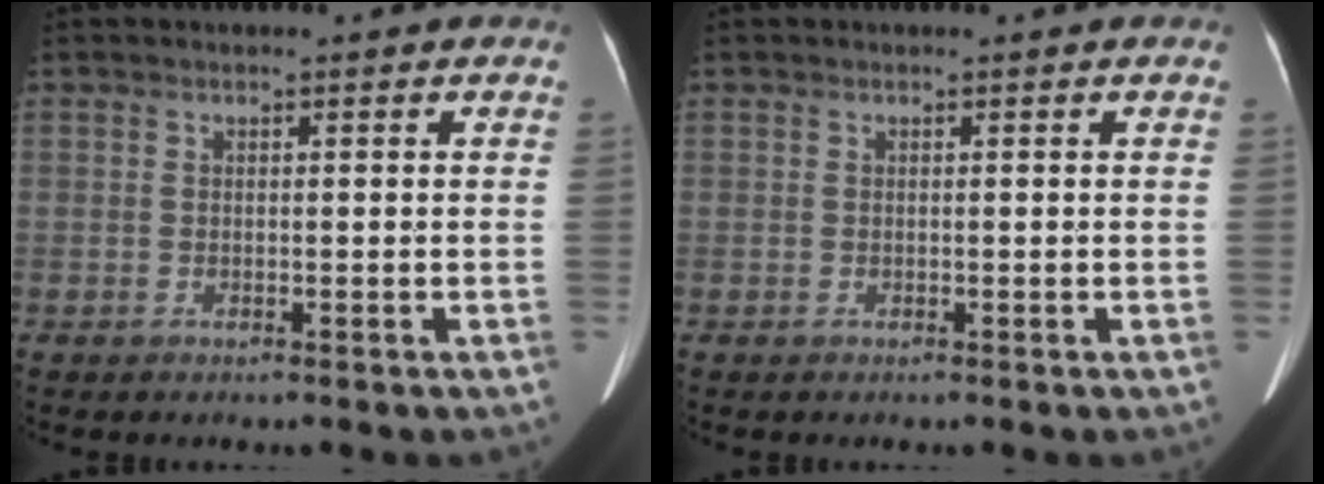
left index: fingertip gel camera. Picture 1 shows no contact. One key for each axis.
{"total": 0.7, "fx": 0.7, "fy": 0.0, "fz": 0.2, "tx": -0.005, "ty": 0.003, "tz": 0.011}